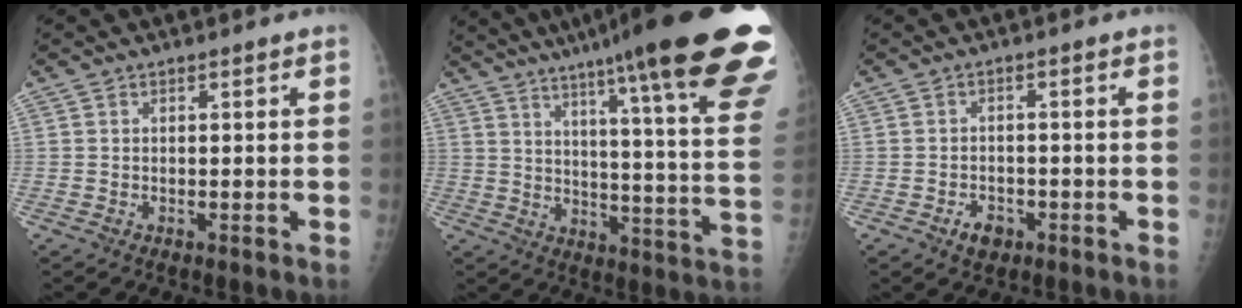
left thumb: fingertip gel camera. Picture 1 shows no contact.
{"total": 32.0, "force": [22.2, 2.9, 22.9], "torque": [-0.244, -0.088, 0.295]}
{"total": 3.5, "force": [-1.8, 2.4, 1.7], "torque": [-0.017, 0.010, -0.026]}